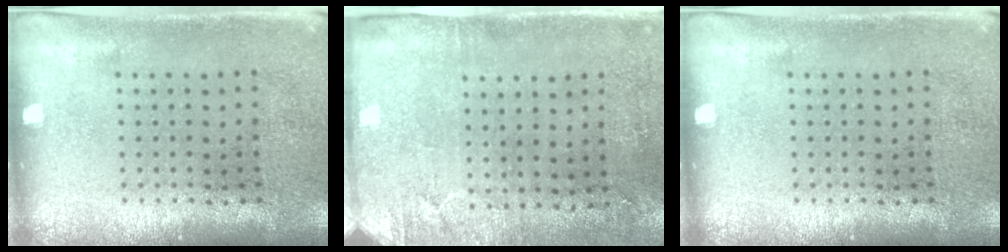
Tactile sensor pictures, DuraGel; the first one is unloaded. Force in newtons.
{"total": 2.8, "press": 2.3, "slide": 1.7}
{"total": 0.0}